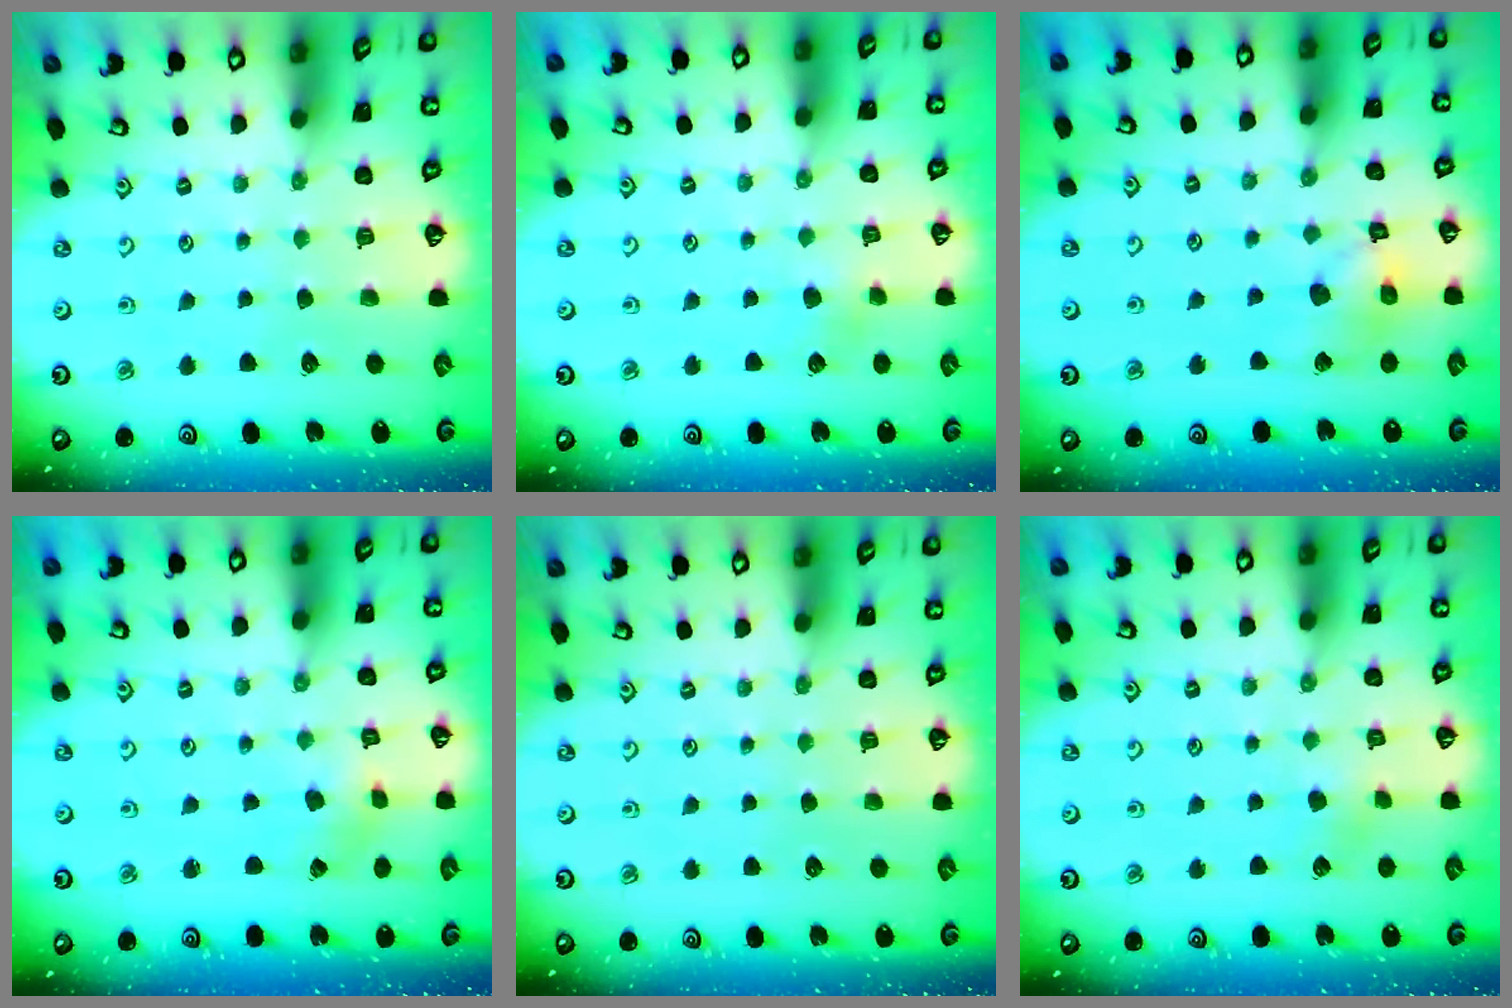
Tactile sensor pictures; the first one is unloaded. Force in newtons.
{"total": 3.1, "press": 3.1, "slide": 0.5}
{"total": 12.5, "press": 12.4, "slide": 1.7}
{"total": 1.5, "press": 1.5, "slide": 0.3}
{"total": 0.0}
{"total": 3.0, "press": 3.0, "slide": 0.3}